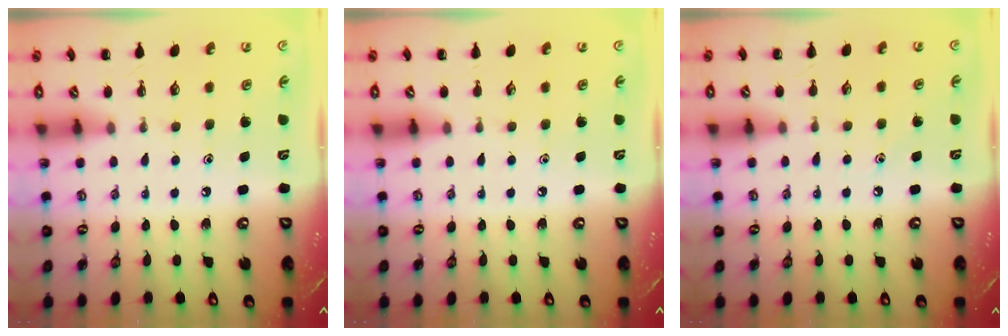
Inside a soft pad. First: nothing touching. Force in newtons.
{"total": 0.0}
{"total": 4.7, "press": 4.4, "slide": 1.7}